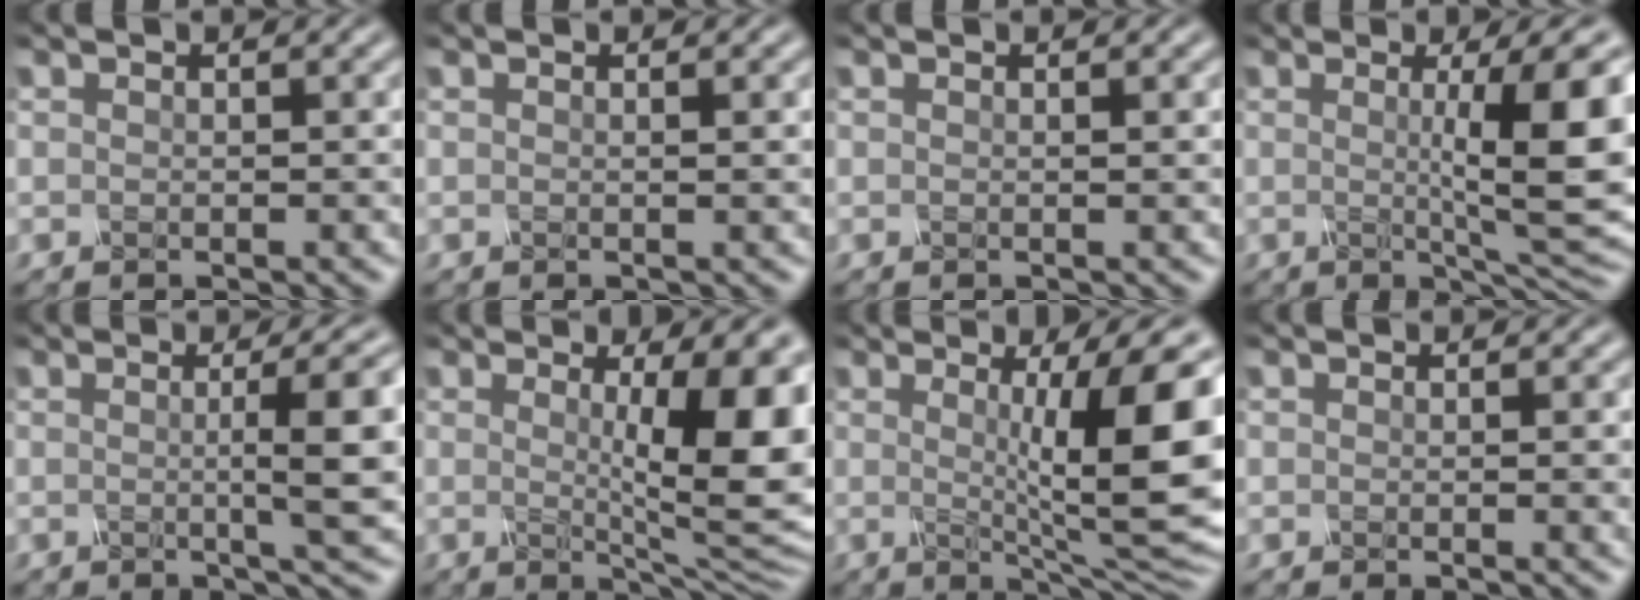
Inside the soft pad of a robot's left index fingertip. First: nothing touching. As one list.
[{"total": 0.9, "force": [0.1, 0.3, 0.9], "torque": [-0.007, 0.003, -0.002]}, {"total": 0.6, "force": [0.1, 0.2, 0.6], "torque": [-0.004, 0.003, 0.000]}, {"total": 10.1, "force": [0.8, 2.1, 9.9], "torque": [-0.119, 0.000, 0.012]}, {"total": 8.1, "force": [0.4, 1.8, 7.9], "torque": [-0.092, 0.010, 0.006]}, {"total": 10.7, "force": [1.1, 2.6, 10.3], "torque": [-0.126, -0.008, 0.020]}, {"total": 11.3, "force": [0.9, 2.3, 11.0], "torque": [-0.132, -0.001, 0.015]}, {"total": 1.3, "force": [0.0, 0.3, 1.3], "torque": [-0.012, 0.000, -0.002]}]